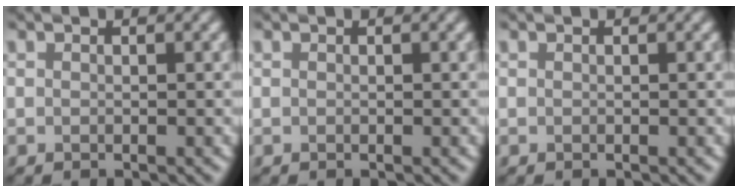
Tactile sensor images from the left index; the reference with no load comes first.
{"total": 0.0}
{"total": 0.0}